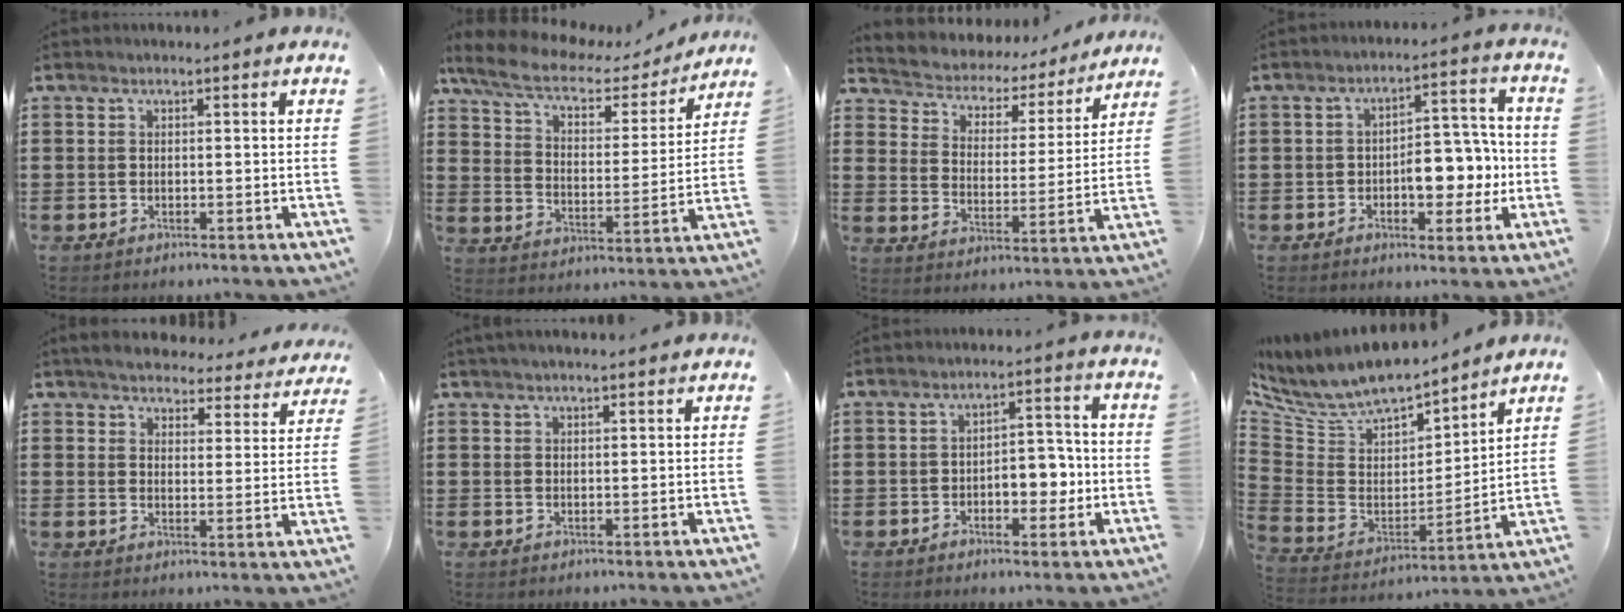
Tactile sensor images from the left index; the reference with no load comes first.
{"total": 8.1, "force": [6.2, 2.8, 4.3], "torque": [-0.109, -0.025, 0.105]}
{"total": 3.6, "force": [3.3, 1.3, 0.2], "torque": [-0.029, -0.027, 0.046]}
{"total": 7.4, "force": [-1.5, 4.1, 5.9], "torque": [-0.073, 0.000, -0.034]}
{"total": 4.8, "force": [4.7, 0.6, 0.9], "torque": [-0.041, -0.025, 0.080]}
{"total": 1.6, "force": [1.4, 0.1, 0.7], "torque": [-0.015, 0.001, 0.026]}
{"total": 5.7, "force": [-1.4, 3.3, 4.5], "torque": [-0.066, 0.004, -0.032]}
{"total": 8.4, "force": [7.3, 2.6, 3.2], "torque": [-0.099, -0.053, 0.127]}